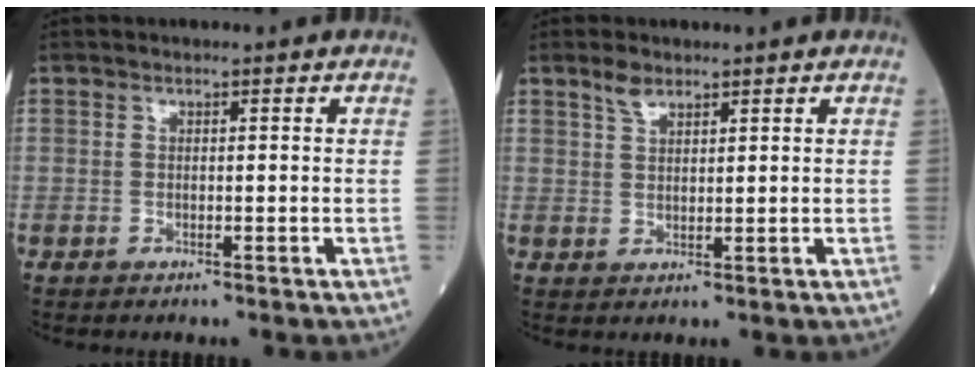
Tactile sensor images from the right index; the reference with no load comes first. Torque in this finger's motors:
{"motor_torque": [0.21, 0.14, 0.11, 0.03]}